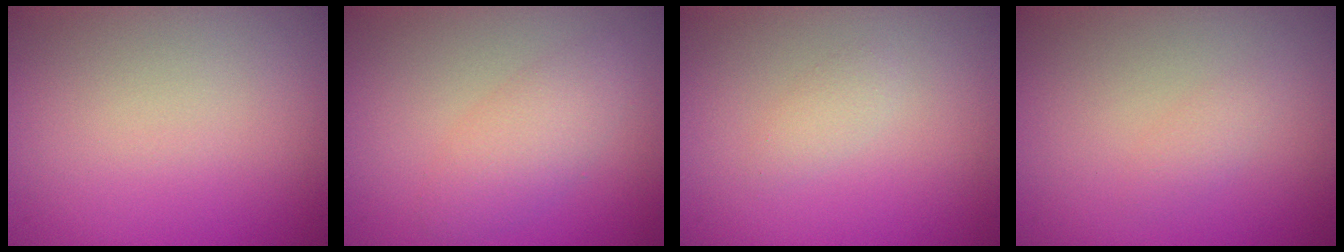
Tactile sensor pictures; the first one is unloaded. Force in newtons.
{"total": 2.9, "press": 2.9, "slide": 0.1}
{"total": 1.0, "press": 1.0, "slide": 0.0}
{"total": 1.0, "press": 1.0, "slide": 0.0}